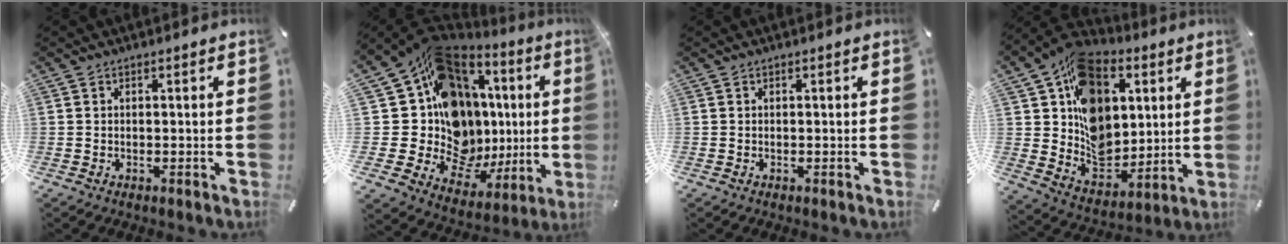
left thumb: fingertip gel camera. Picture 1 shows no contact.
{"total": 18.8, "force": [3.7, 14.7, 11.0], "torque": [-0.183, -0.091, 0.097]}
{"total": 0.0}
{"total": 16.5, "force": [5.0, 13.1, 8.6], "torque": [-0.145, -0.036, 0.097]}